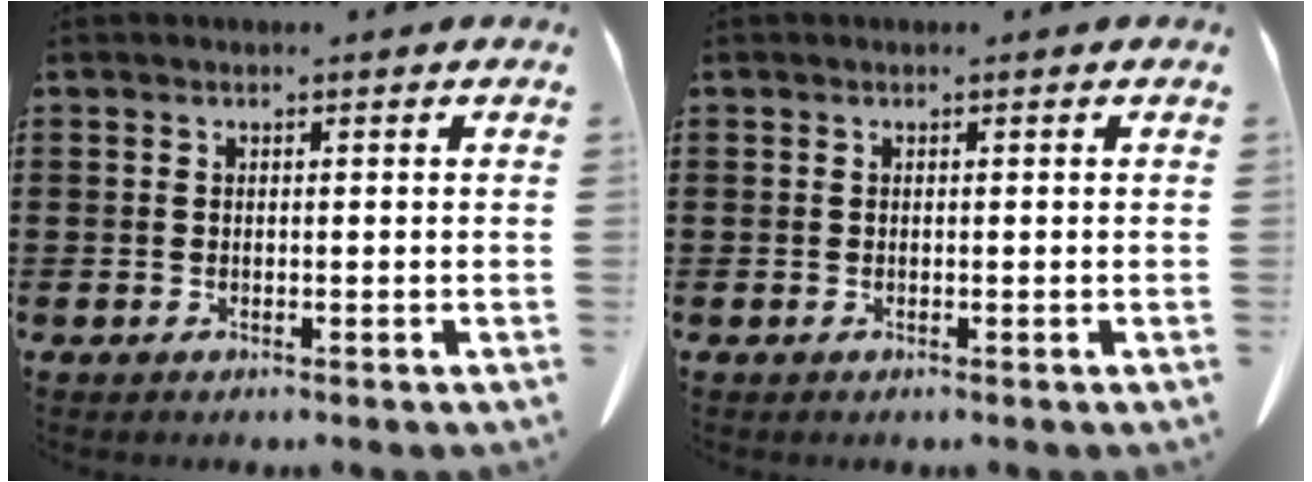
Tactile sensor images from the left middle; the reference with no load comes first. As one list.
[{"total": 0.0}]